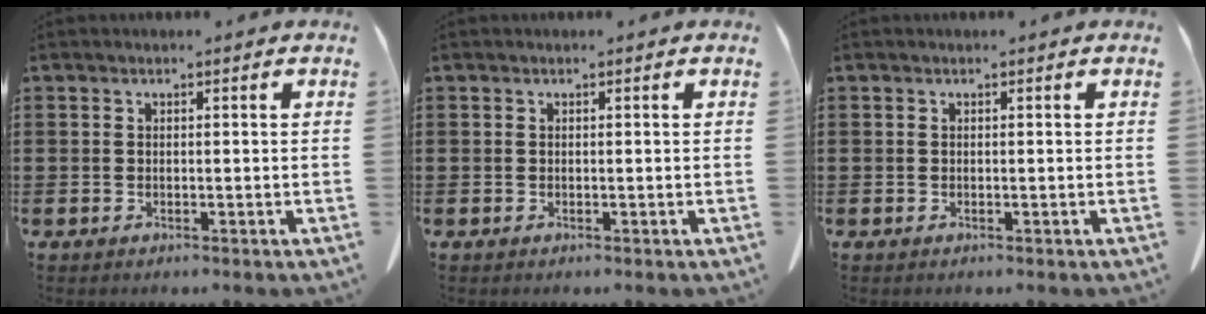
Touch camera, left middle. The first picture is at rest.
{"total": 0.0}
{"total": 0.0}